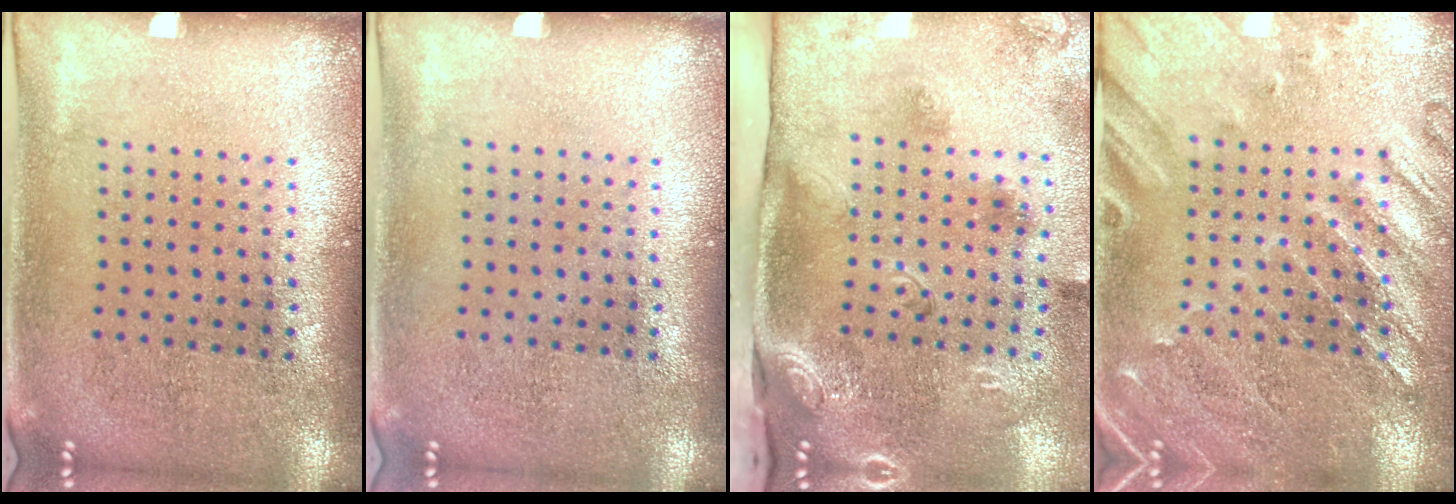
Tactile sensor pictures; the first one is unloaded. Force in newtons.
{"total": 0.0}
{"total": 3.2, "press": 2.0, "slide": 2.5}
{"total": 0.6, "press": 0.4, "slide": 0.4}